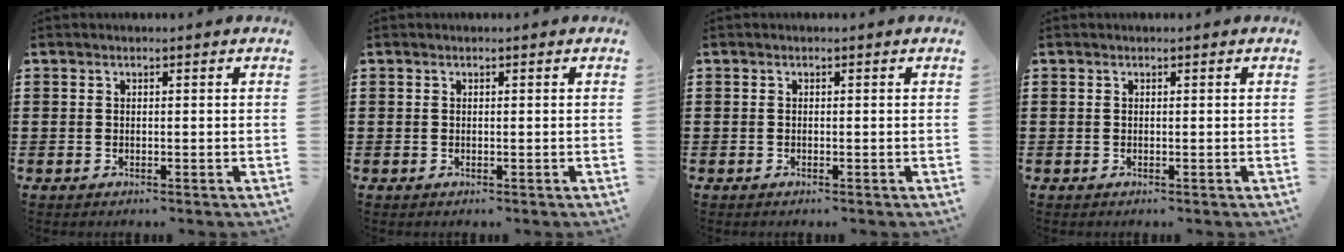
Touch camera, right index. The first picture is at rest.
{"total": 0.0}
{"total": 0.0}
{"total": 0.0}